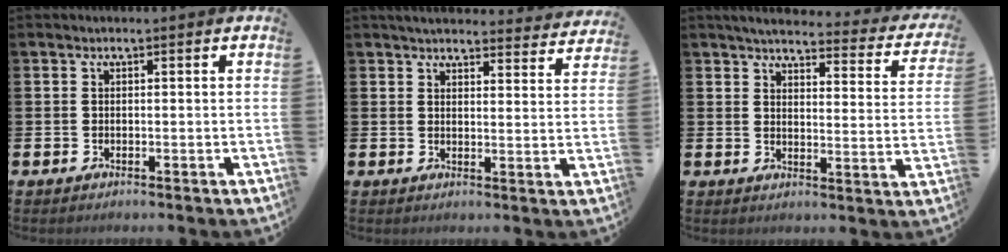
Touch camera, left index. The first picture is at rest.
{"total": 4.5, "force": [4.4, 0.6, 0.7], "torque": [-0.017, -0.027, 0.077]}
{"total": 3.8, "force": [3.4, 0.8, 1.5], "torque": [-0.044, -0.028, 0.051]}